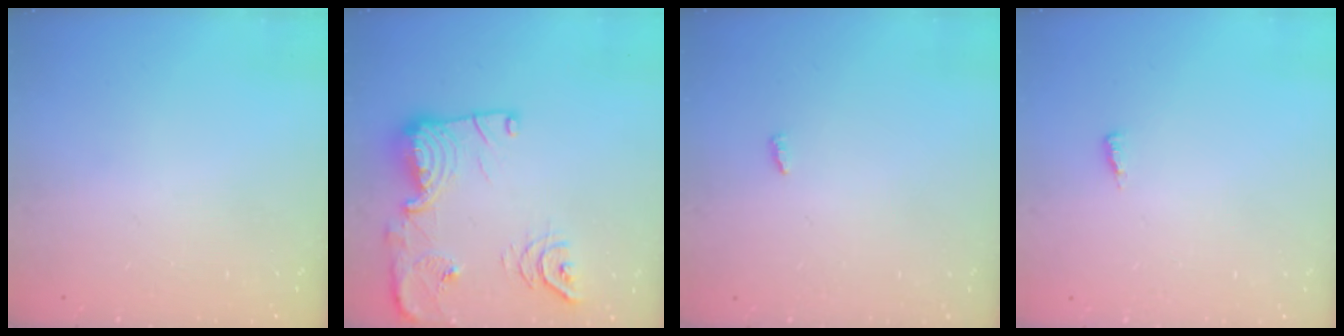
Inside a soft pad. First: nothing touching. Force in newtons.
{"total": 18.6, "press": 18.6, "slide": 1.1}
{"total": 2.7, "press": 2.7, "slide": 0.2}
{"total": 3.7, "press": 3.7, "slide": 0.5}